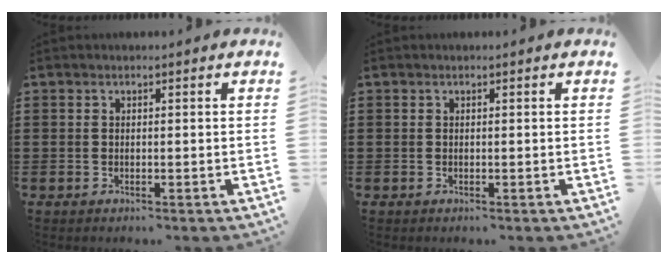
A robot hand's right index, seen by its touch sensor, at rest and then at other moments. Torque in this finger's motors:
{"motor_torque": [0.00, 0.00, 0.00, 0.00]}